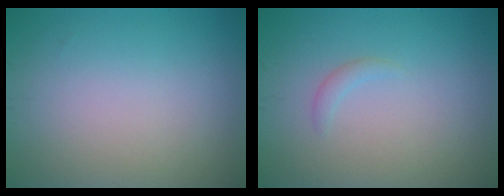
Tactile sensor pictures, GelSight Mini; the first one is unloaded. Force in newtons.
{"total": 0.8, "press": 0.8, "slide": 0.1}